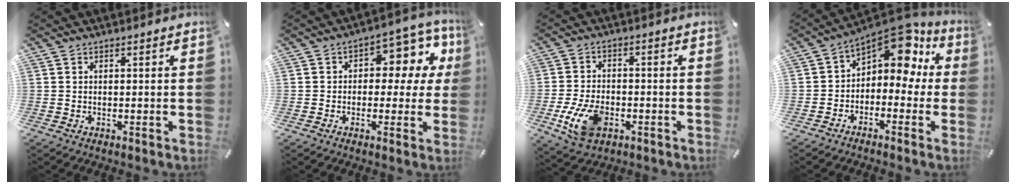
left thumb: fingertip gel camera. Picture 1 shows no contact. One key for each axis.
{"total": 10.6, "fx": 2.7, "fy": 6.6, "fz": 7.9, "tx": -0.099, "ty": -0.020, "tz": 0.044}
{"total": 10.4, "fx": -3.5, "fy": 6.6, "fz": 7.2, "tx": -0.153, "ty": 0.001, "tz": -0.064}
{"total": 11.0, "fx": 6.5, "fy": 6.2, "fz": 6.4, "tx": -0.091, "ty": -0.055, "tz": 0.112}